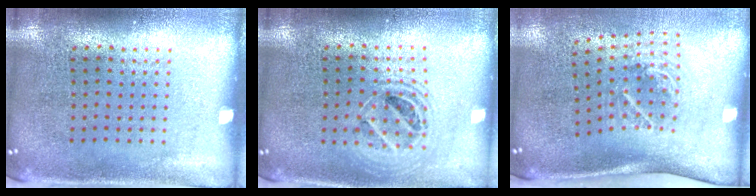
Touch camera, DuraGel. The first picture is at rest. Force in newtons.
{"total": 1.4, "press": 1.3, "slide": 0.6}
{"total": 2.0, "press": 1.3, "slide": 1.5}